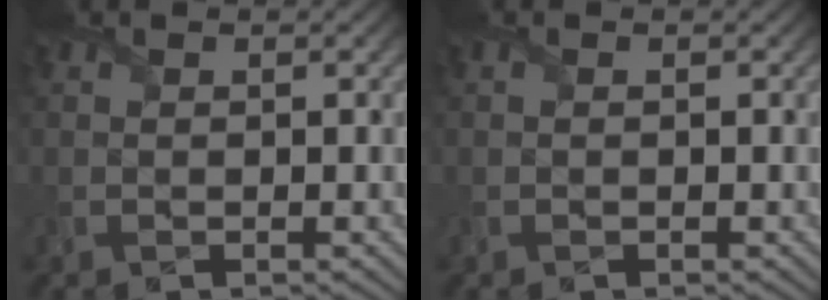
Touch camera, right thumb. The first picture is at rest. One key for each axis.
{"total": 0.5, "fx": 0.0, "fy": 0.3, "fz": 0.4, "tx": -0.008, "ty": 0.000, "tz": 0.000}